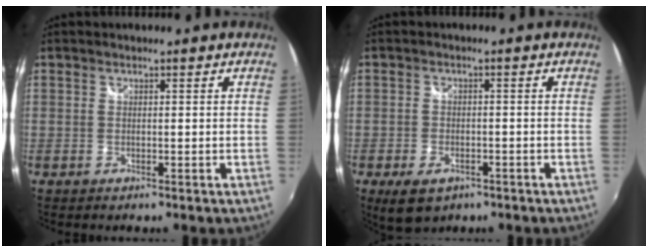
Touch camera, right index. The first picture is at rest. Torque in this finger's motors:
{"motor_torque": [0.70, -0.60, 0.07, 0.02]}